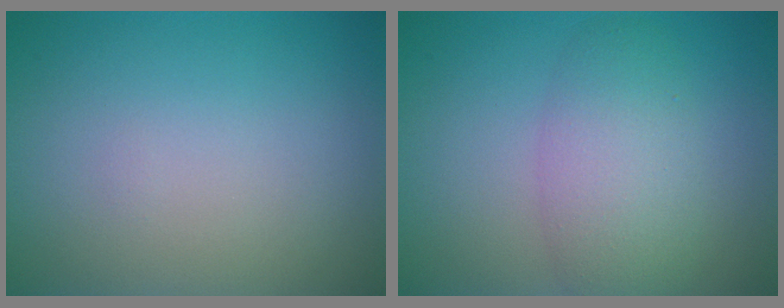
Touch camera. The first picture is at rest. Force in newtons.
{"total": 4.6, "press": 4.6, "slide": 0.0}